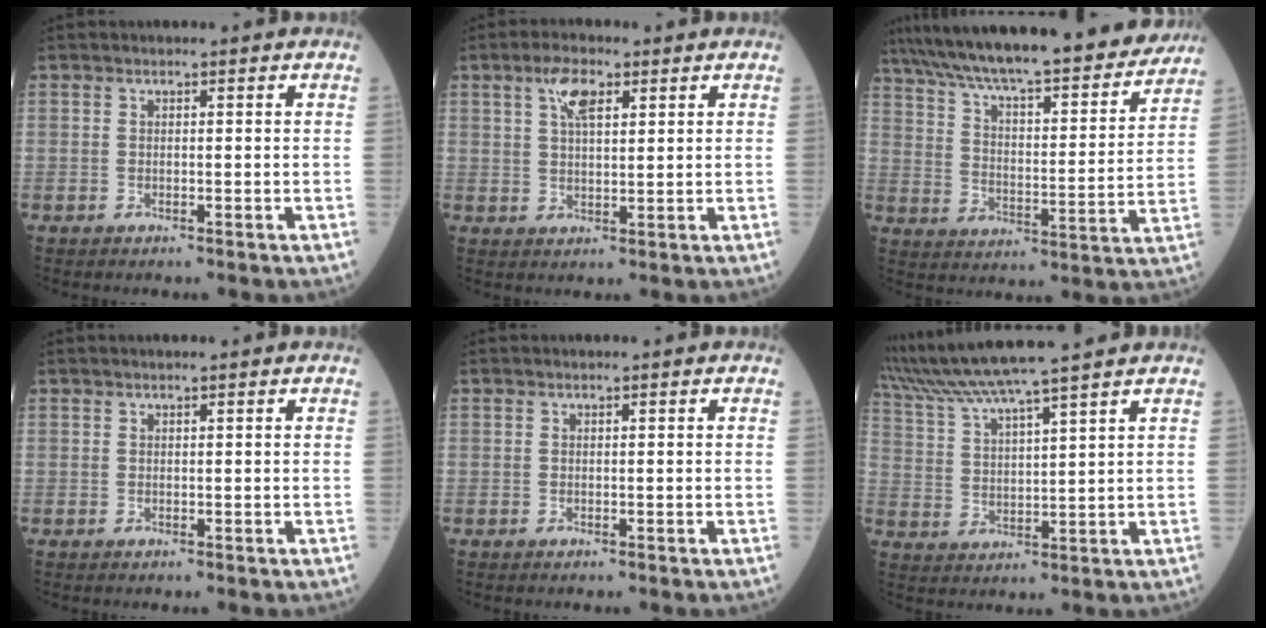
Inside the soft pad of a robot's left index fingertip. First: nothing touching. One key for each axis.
{"total": 4.7, "fx": 2.3, "fy": 1.7, "fz": 3.7, "tx": -0.078, "ty": 0.007, "tz": 0.042}
{"total": 29.1, "fx": 25.2, "fy": 4.6, "fz": 13.9, "tx": -0.237, "ty": -0.015, "tz": 0.352}
{"total": 1.0, "fx": 0.9, "fy": 0.0, "fz": 0.5, "tx": -0.008, "ty": 0.016, "tz": 0.016}
{"total": 0.0}
{"total": 12.1, "fx": 10.6, "fy": -1.7, "fz": 5.6, "tx": -0.111, "ty": 0.022, "tz": 0.190}